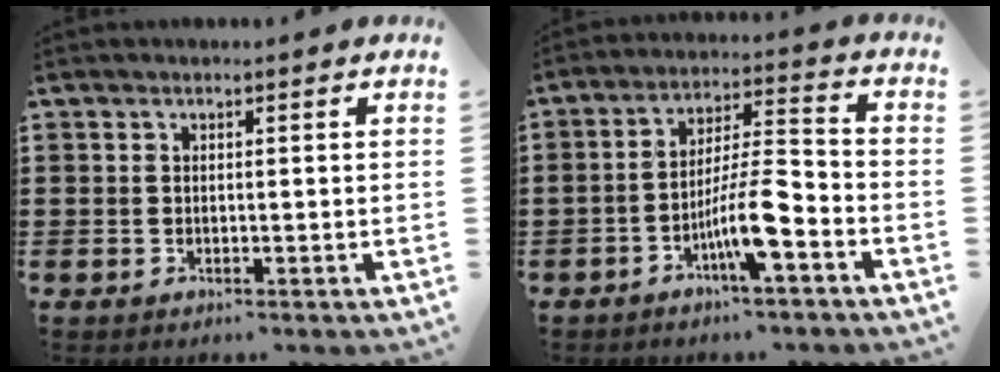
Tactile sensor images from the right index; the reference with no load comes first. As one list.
[{"total": 9.1, "force": [-4.3, 1.6, 7.9], "torque": [-0.148, 0.002, -0.080]}]